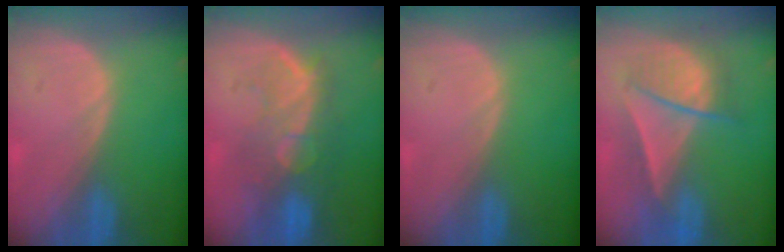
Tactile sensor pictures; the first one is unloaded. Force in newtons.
{"total": 9.9, "press": 8.6, "slide": 4.9}
{"total": 0.0}
{"total": 7.1, "press": 7.0, "slide": 0.9}